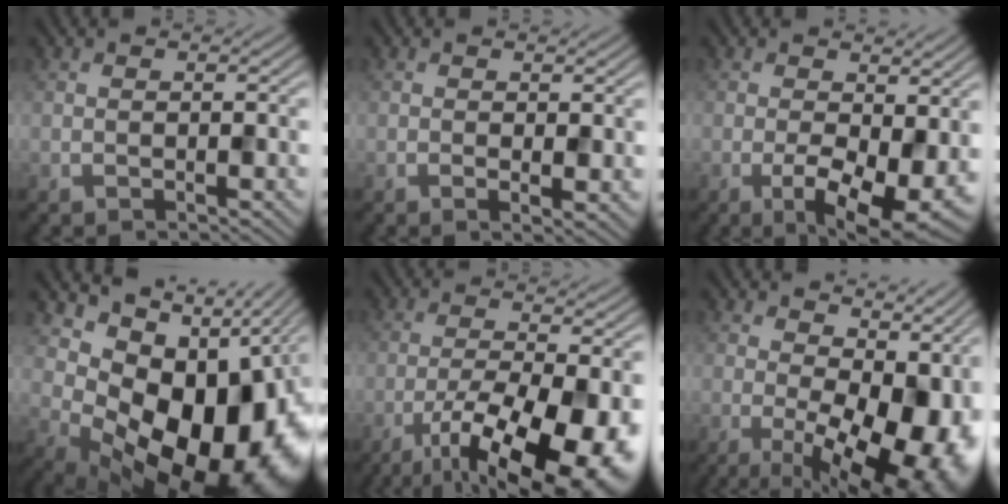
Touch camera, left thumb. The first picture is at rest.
{"total": 1.2, "force": [0.4, 0.3, 1.1], "torque": [-0.017, -0.009, 0.009]}
{"total": 7.5, "force": [-1.2, 3.2, 6.6], "torque": [-0.108, -0.016, -0.013]}
{"total": 17.1, "force": [0.3, 11.8, 12.4], "torque": [-0.180, -0.043, 0.041]}
{"total": 14.2, "force": [-7.4, 4.2, 11.3], "torque": [-0.198, -0.022, -0.113]}
{"total": 15.8, "force": [-0.4, 8.1, 13.5], "torque": [-0.152, -0.021, 0.022]}